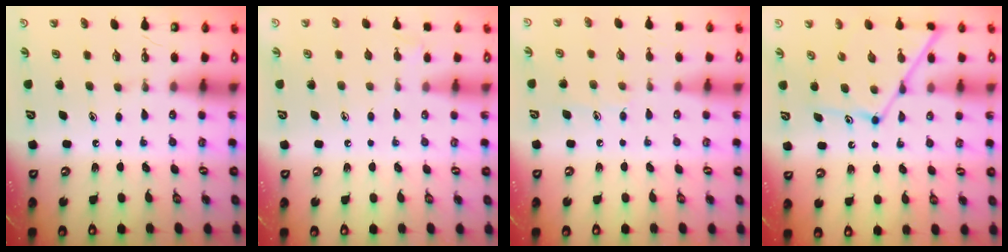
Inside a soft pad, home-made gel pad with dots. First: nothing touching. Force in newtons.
{"total": 4.3, "press": 4.2, "slide": 0.6}
{"total": 6.3, "press": 6.2, "slide": 0.7}
{"total": 12.3, "press": 12.3, "slide": 1.0}